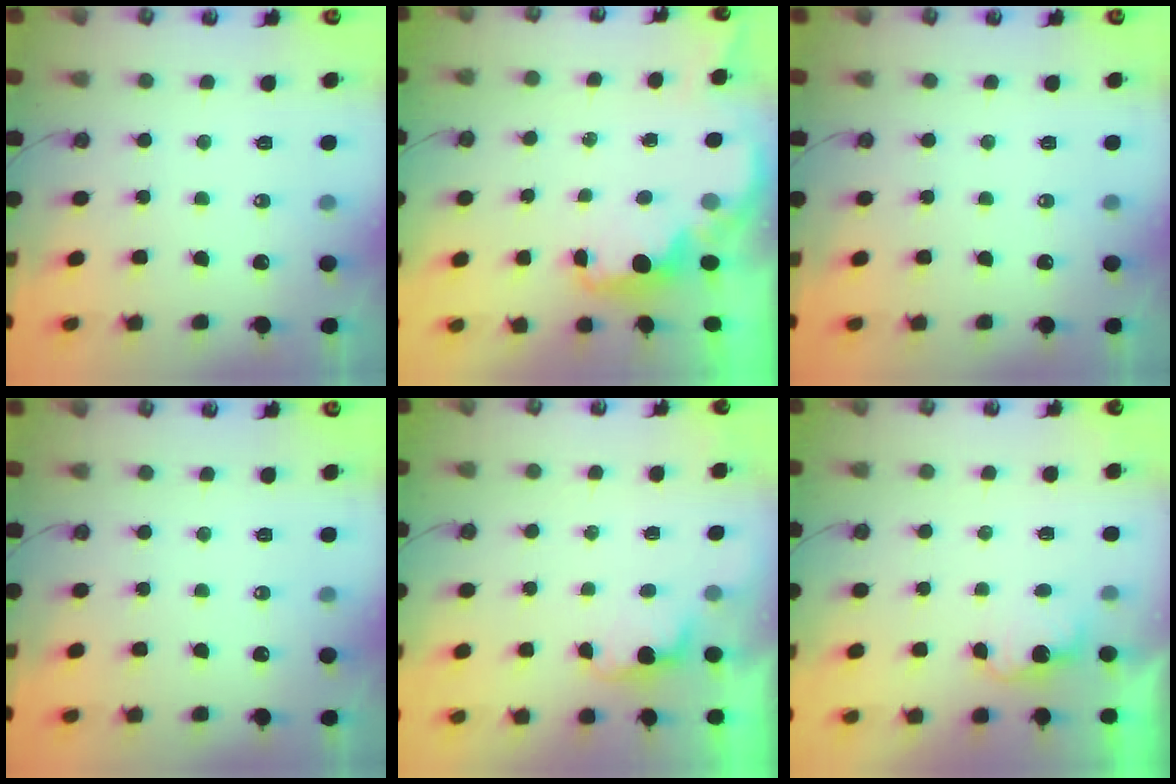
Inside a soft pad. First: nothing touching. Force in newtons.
{"total": 1.9, "press": 1.8, "slide": 0.6}
{"total": 0.0}
{"total": 0.0}
{"total": 1.1, "press": 0.8, "slide": 0.7}
{"total": 1.6, "press": 1.4, "slide": 0.8}